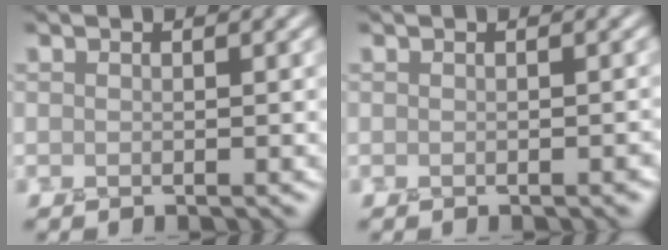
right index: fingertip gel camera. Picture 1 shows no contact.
{"total": 0.7, "force": [-0.4, 0.2, 0.6], "torque": [-0.005, 0.002, -0.006]}